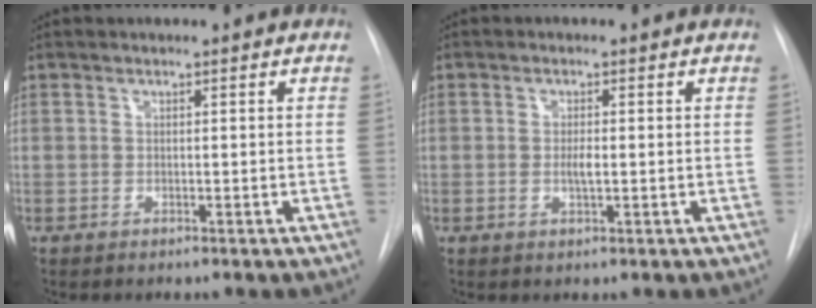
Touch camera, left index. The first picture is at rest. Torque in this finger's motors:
{"motor_torque": [0.50, 0.14, 0.02, 0.01]}